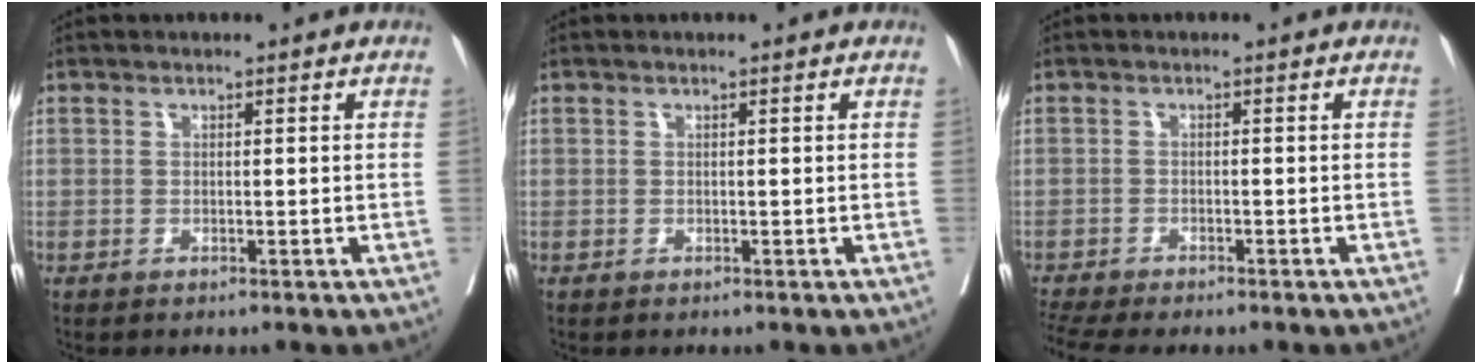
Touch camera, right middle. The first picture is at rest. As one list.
[{"total": 0.0}, {"total": 6.5, "force": [-5.6, 0.8, 3.3], "torque": [-0.057, -0.004, -0.091]}]